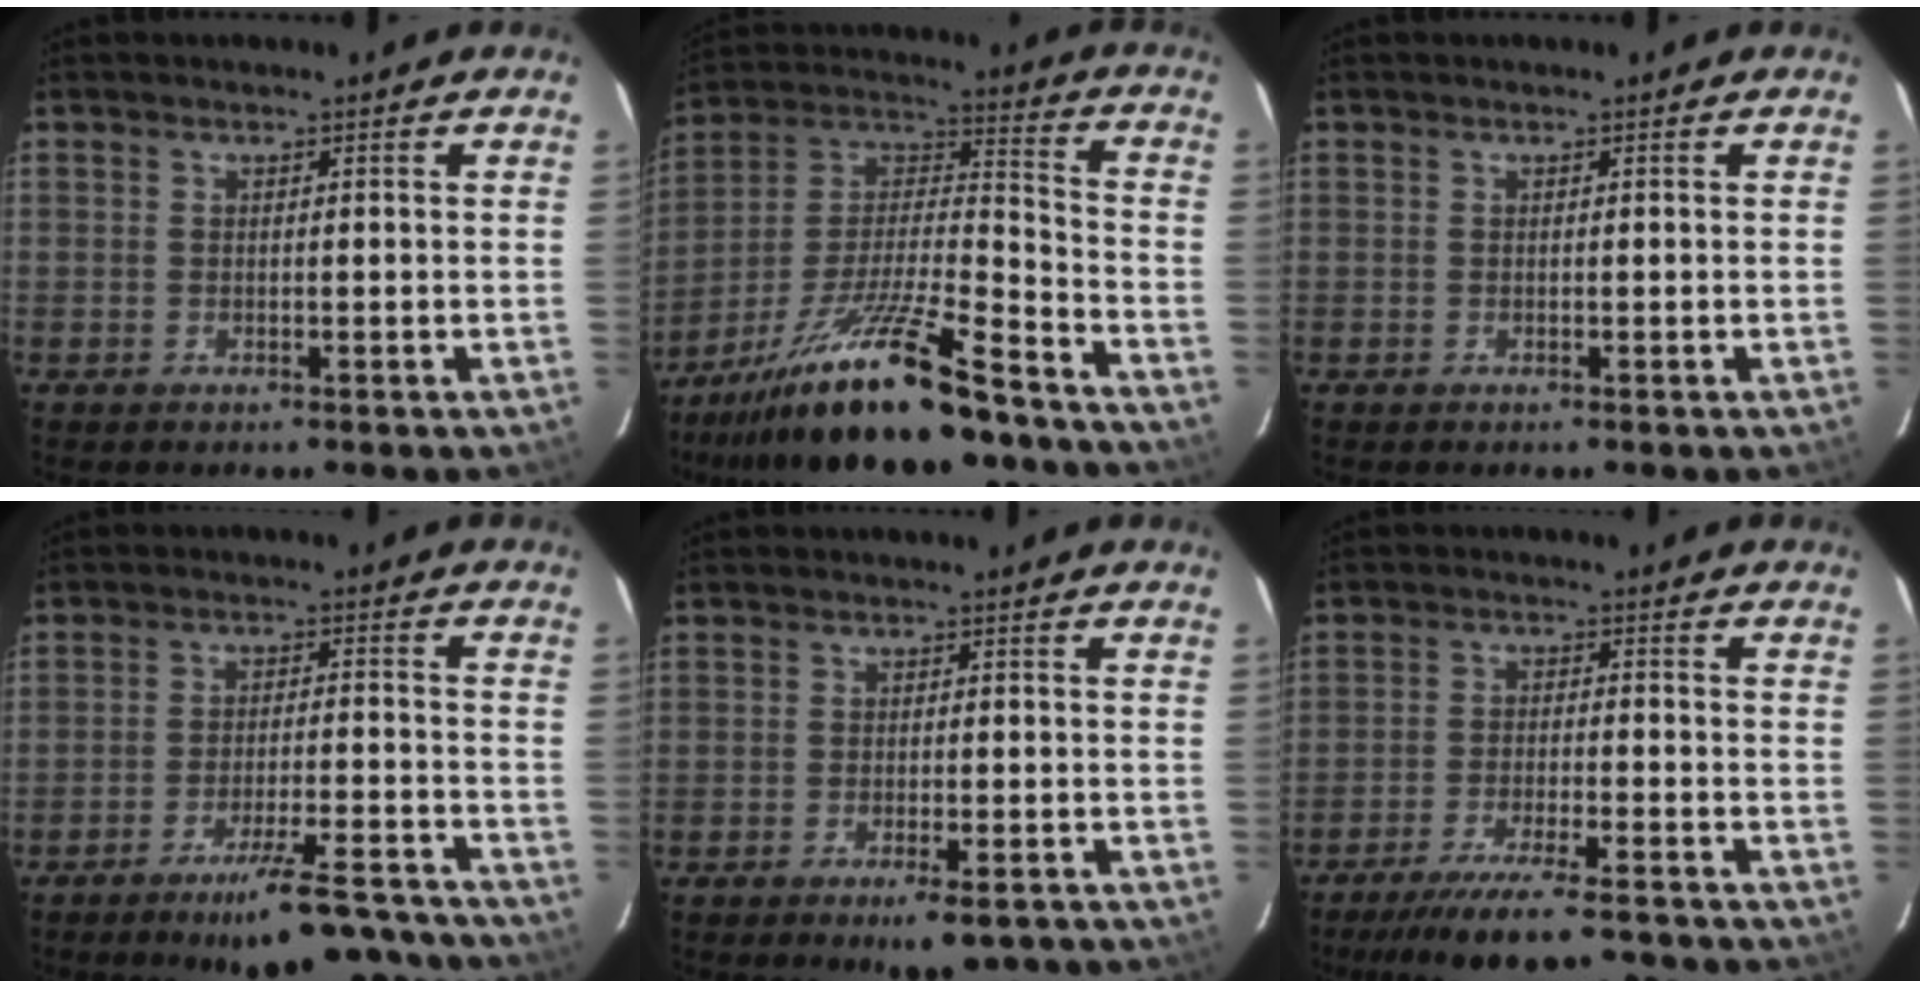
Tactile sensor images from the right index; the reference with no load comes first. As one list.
[{"total": 21.0, "force": [-15.6, 3.8, 13.6], "torque": [-0.248, -0.009, -0.259]}, {"total": 0.0}, {"total": 14.6, "force": [-13.1, 2.4, 6.1], "torque": [-0.097, 0.003, -0.180]}, {"total": 5.7, "force": [-4.2, 1.7, 3.5], "torque": [-0.060, -0.007, -0.055]}, {"total": 12.9, "force": [-11.4, 1.6, 5.9], "torque": [-0.128, -0.018, -0.180]}]